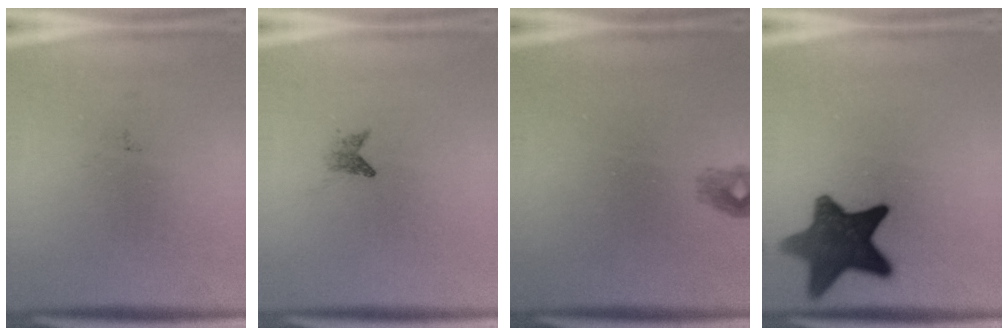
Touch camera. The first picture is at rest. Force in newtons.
{"total": 1.2}
{"total": 1.2}
{"total": 11.7}